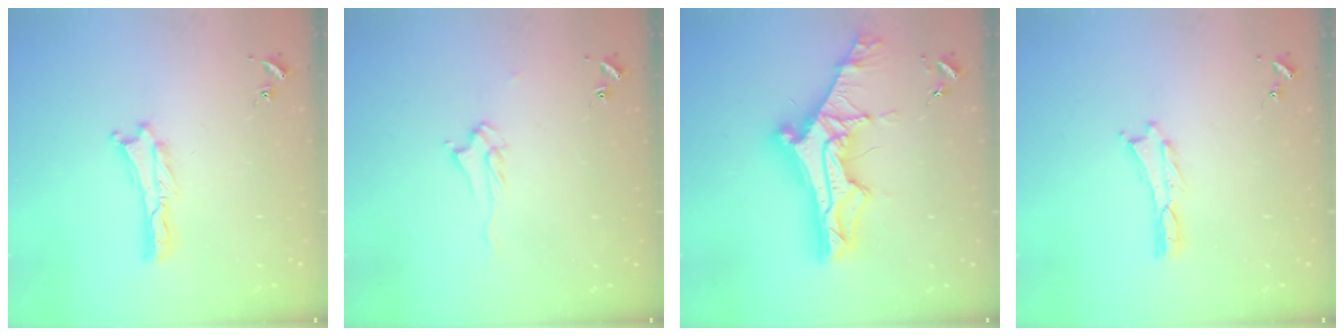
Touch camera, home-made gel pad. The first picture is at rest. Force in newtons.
{"total": 2.5, "press": 2.4, "slide": 0.4}
{"total": 13.2, "press": 13.1, "slide": 1.4}
{"total": 0.0}